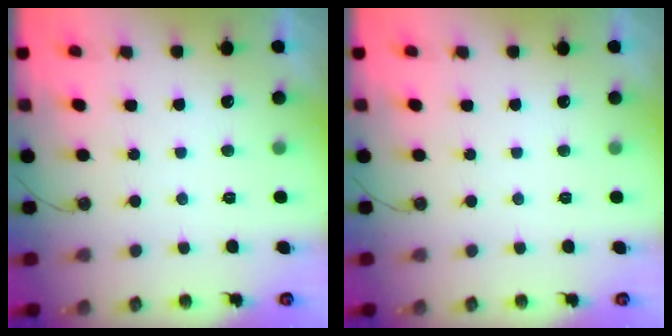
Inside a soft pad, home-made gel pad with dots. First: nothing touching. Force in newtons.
{"total": 0.0}